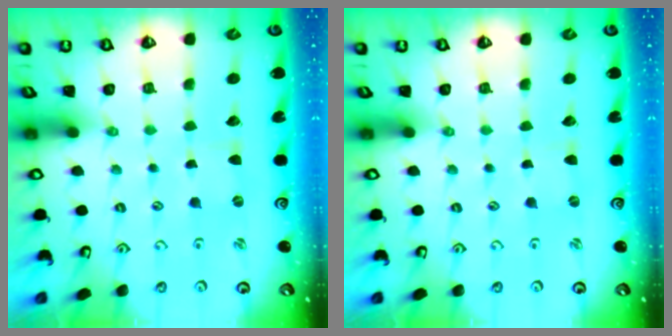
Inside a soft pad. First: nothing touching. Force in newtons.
{"total": 0.0}